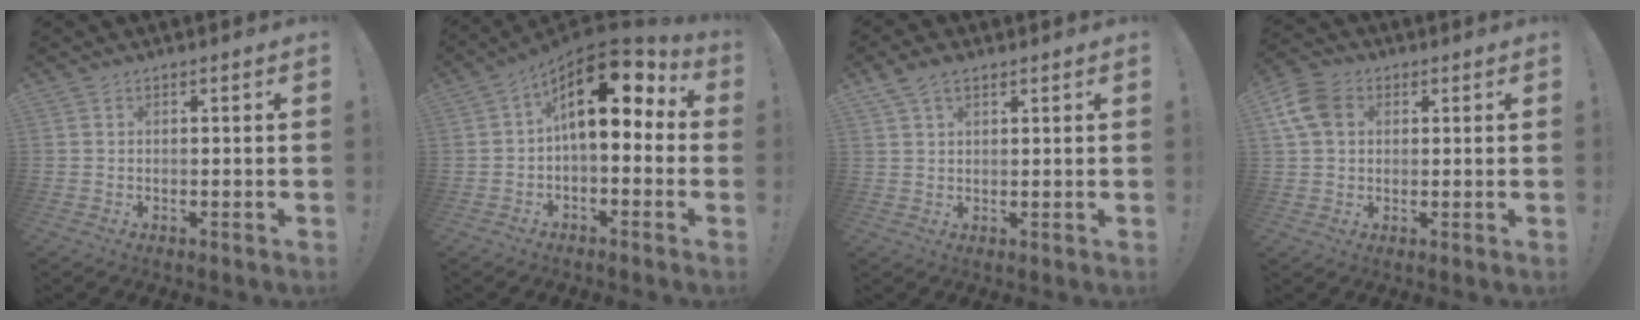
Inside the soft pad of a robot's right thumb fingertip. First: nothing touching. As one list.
[{"total": 14.6, "force": [4.5, 7.1, 12.0], "torque": [-0.188, -0.022, 0.078]}, {"total": 4.7, "force": [3.0, 2.5, 2.6], "torque": [-0.054, -0.005, 0.060]}, {"total": 9.6, "force": [2.8, 7.1, 5.8], "torque": [-0.110, 0.004, 0.058]}]